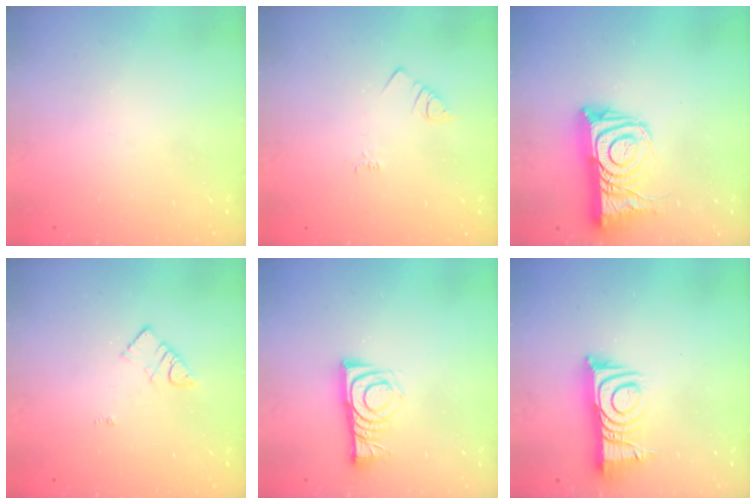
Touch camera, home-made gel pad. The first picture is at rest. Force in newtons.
{"total": 1.4, "press": 1.4, "slide": 0.3}
{"total": 16.4, "press": 16.3, "slide": 1.5}
{"total": 3.1, "press": 3.1, "slide": 0.2}
{"total": 8.2, "press": 8.2, "slide": 0.9}
{"total": 11.0, "press": 11.0, "slide": 0.6}